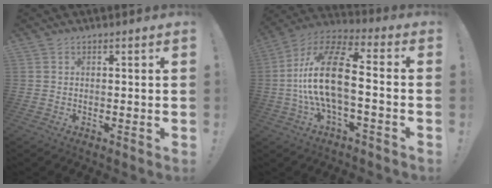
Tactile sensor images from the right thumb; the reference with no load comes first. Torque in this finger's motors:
{"motor_torque": [1.93, 2.00, 0.91, -0.64, 0.22]}